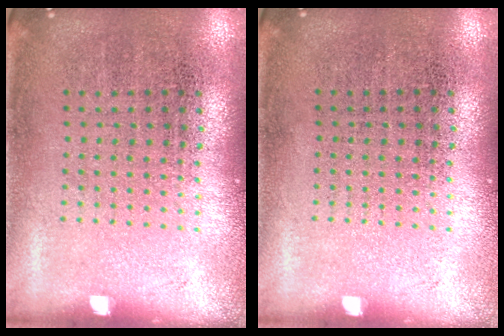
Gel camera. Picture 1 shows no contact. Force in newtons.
{"total": 0.0}